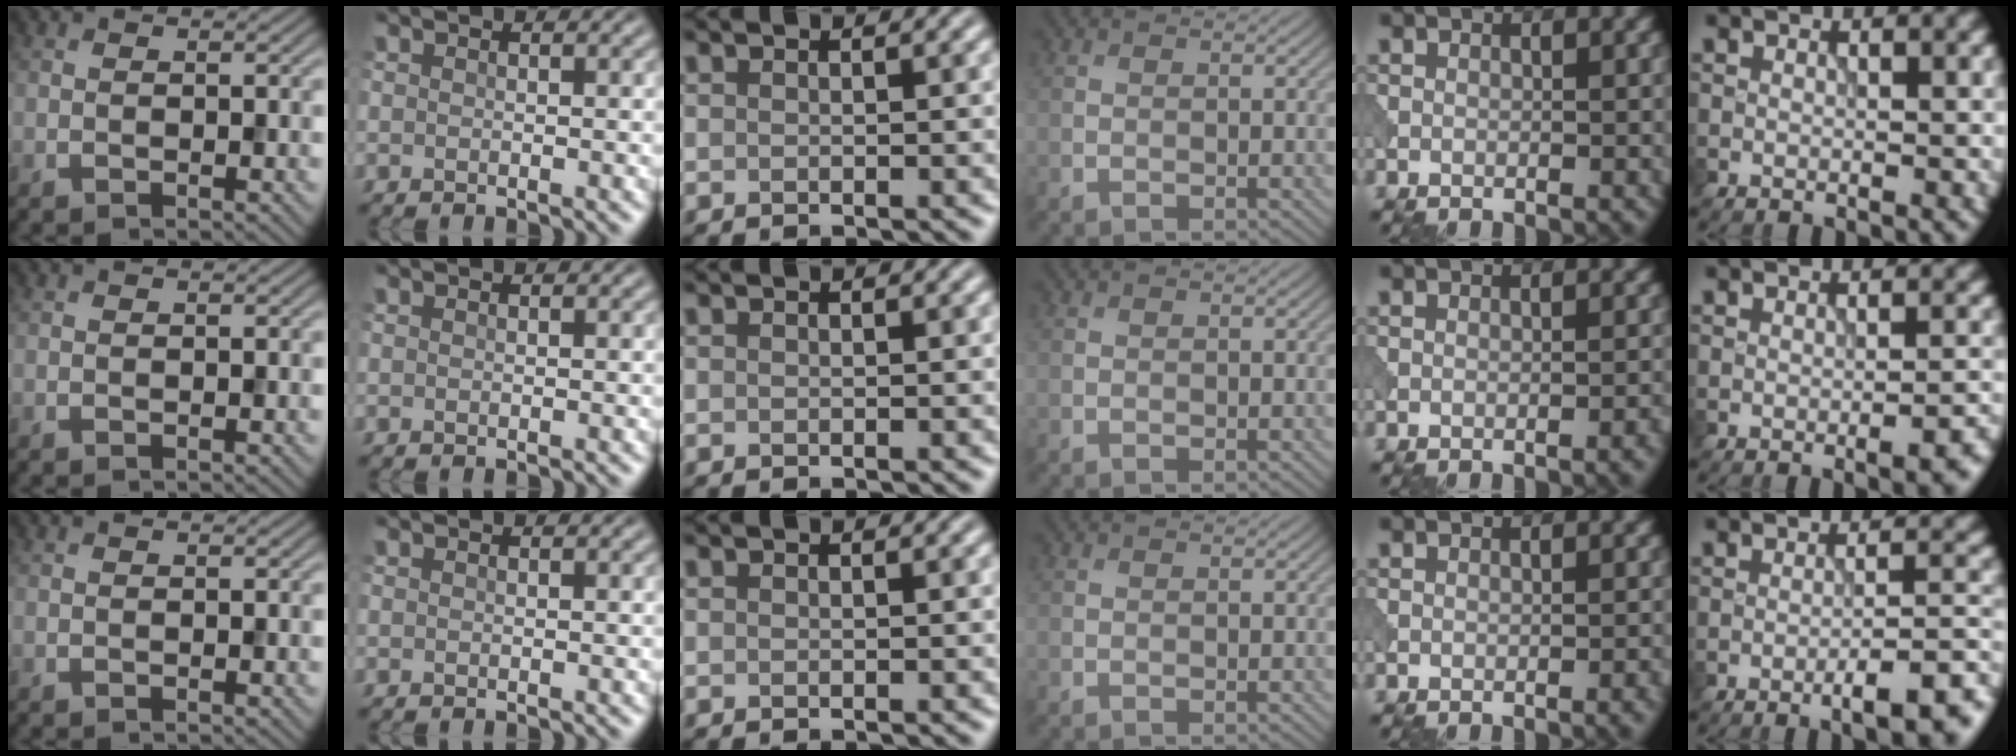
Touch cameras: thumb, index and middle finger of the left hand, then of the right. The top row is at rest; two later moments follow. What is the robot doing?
{"motion": "pour", "object": "beaker"}